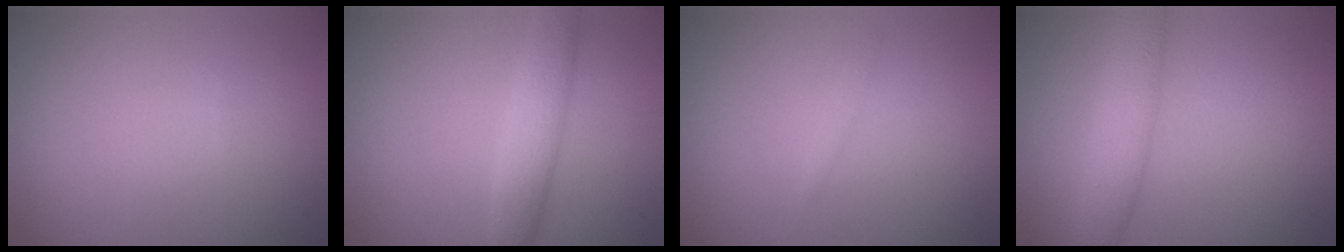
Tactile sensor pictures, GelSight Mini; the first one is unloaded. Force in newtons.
{"total": 3.4, "press": 3.4, "slide": 0.3}
{"total": 0.5, "press": 0.5, "slide": 0.1}
{"total": 4.1, "press": 4.0, "slide": 0.4}